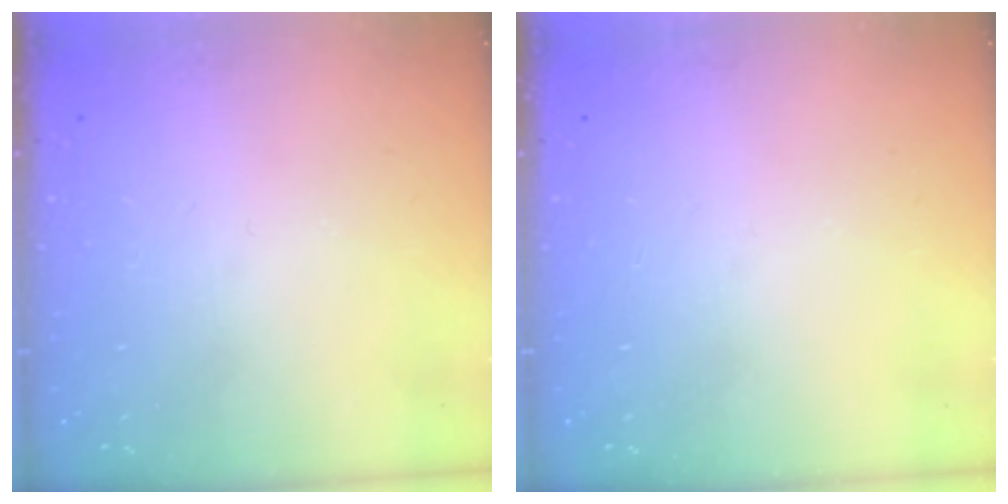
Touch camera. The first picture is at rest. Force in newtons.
{"total": 0.0}